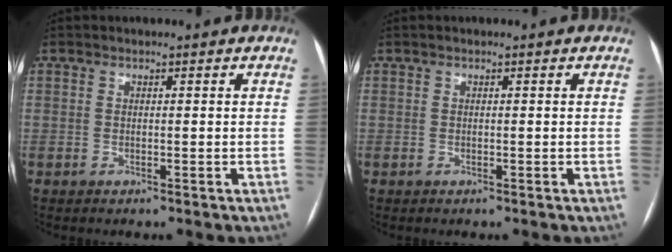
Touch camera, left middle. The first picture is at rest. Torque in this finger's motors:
{"motor_torque": [0.08, 0.08, 0.05, 0.01]}